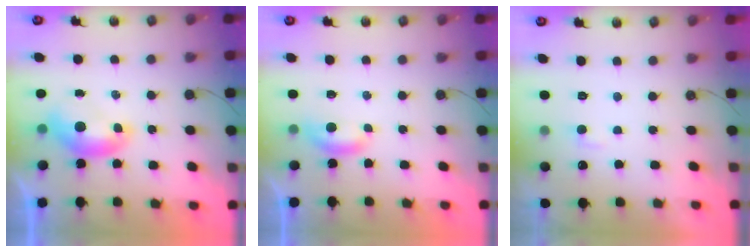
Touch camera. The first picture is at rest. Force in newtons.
{"total": 2.5, "press": 2.5, "slide": 0.4}
{"total": 2.8, "press": 2.7, "slide": 0.4}